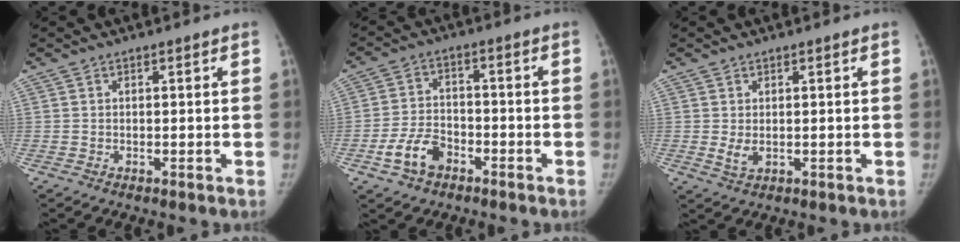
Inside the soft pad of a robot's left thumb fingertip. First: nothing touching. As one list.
[{"total": 7.6, "force": [-4.0, 4.9, 4.1], "torque": [-0.073, 0.027, -0.073]}, {"total": 2.4, "force": [0.1, 1.5, 1.9], "torque": [-0.038, -0.009, 0.006]}]